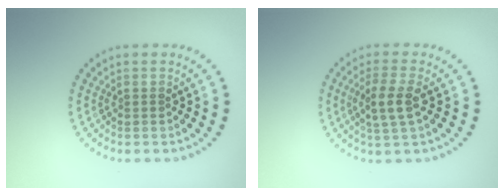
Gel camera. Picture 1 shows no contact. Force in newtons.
{"total": 2.8, "press": 2.7, "slide": 1.0}